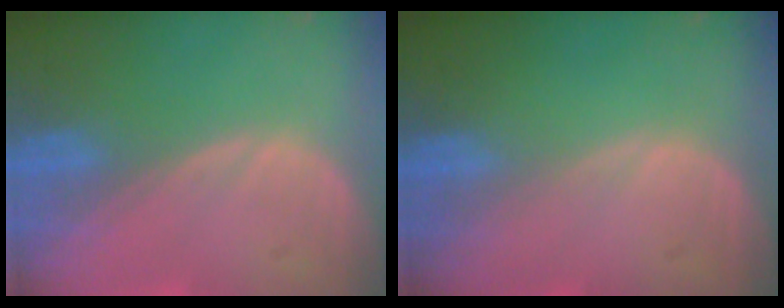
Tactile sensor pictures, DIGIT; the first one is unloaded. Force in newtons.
{"total": 0.0}